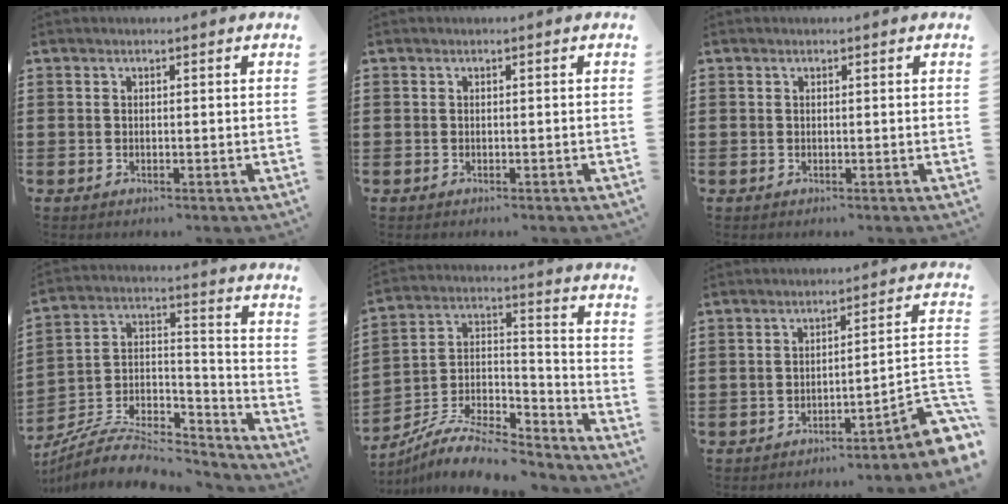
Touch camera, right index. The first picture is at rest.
{"total": 0.0}
{"total": 0.0}
{"total": 7.7, "force": [-6.7, 2.5, 2.9], "torque": [-0.057, 0.008, -0.131]}
{"total": 10.0, "force": [-8.6, 2.8, 4.3], "torque": [-0.076, 0.022, -0.166]}
{"total": 5.0, "force": [-3.1, 0.2, 3.9], "torque": [-0.058, -0.022, -0.061]}